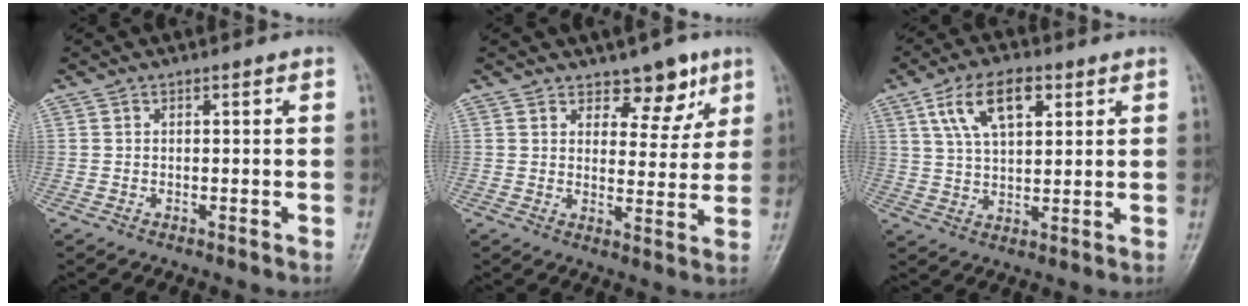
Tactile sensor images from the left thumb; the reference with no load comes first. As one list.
[{"total": 6.8, "force": [4.6, 3.8, 3.2], "torque": [-0.007, -0.029, 0.065]}, {"total": 10.4, "force": [4.6, 5.3, 7.7], "torque": [-0.126, -0.005, 0.085]}]